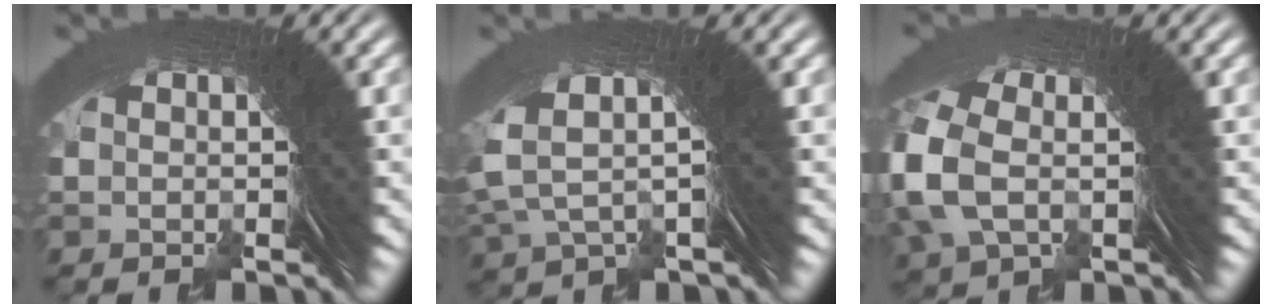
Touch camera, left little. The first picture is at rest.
{"total": 6.9, "force": [2.8, 3.1, 5.5], "torque": [-0.103, 0.012, 0.037]}
{"total": 3.3, "force": [0.2, 2.1, 2.5], "torque": [-0.076, -0.009, 0.014]}